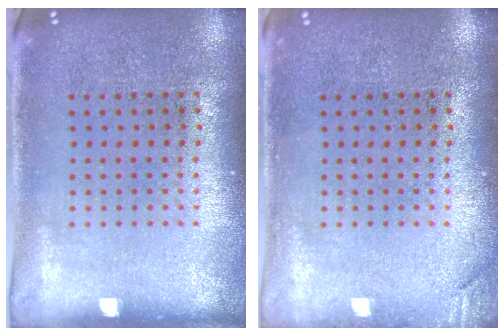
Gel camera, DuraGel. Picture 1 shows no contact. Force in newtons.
{"total": 1.1, "press": 1.1, "slide": 0.3}